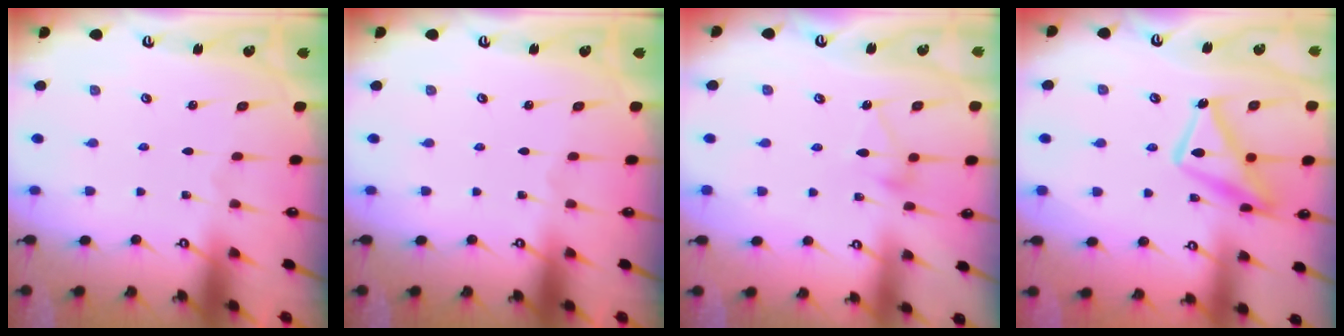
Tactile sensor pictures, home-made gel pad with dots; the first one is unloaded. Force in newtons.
{"total": 0.0}
{"total": 8.1, "press": 8.1, "slide": 0.3}
{"total": 14.8, "press": 14.8, "slide": 1.0}